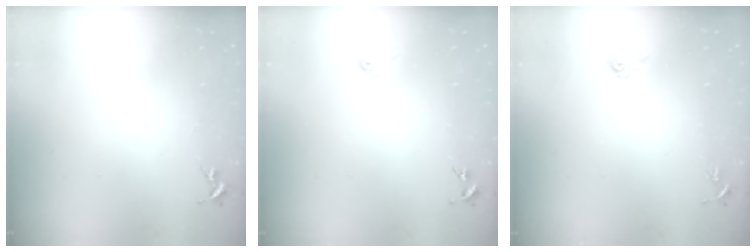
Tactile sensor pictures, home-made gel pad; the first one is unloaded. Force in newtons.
{"total": 3.1, "press": 2.6, "slide": 1.7}
{"total": 3.8, "press": 3.2, "slide": 2.0}